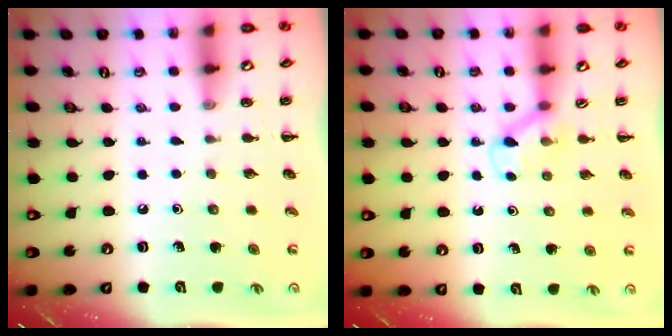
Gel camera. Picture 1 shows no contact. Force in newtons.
{"total": 2.9, "press": 2.7, "slide": 1.1}